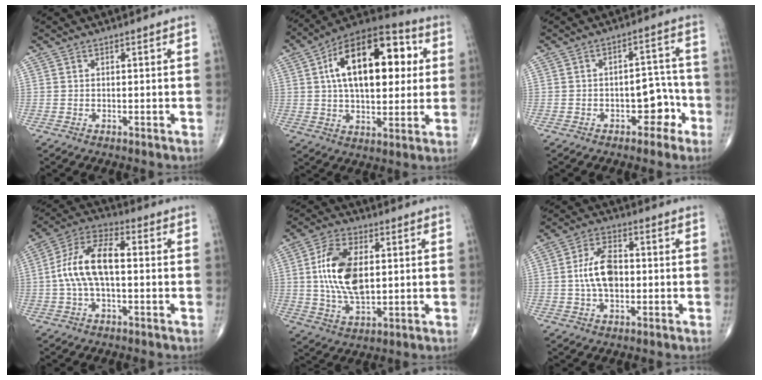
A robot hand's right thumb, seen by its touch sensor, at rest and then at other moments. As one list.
[{"total": 22.9, "force": [5.1, 11.8, 18.9], "torque": [-0.269, 0.015, 0.069]}, {"total": 6.8, "force": [-2.9, 4.2, 4.5], "torque": [-0.028, 0.041, -0.041]}, {"total": 12.5, "force": [0.0, 6.0, 10.9], "torque": [-0.219, 0.040, -0.007]}, {"total": 13.9, "force": [1.6, 7.5, 11.6], "torque": [-0.217, -0.001, 0.032]}, {"total": 8.8, "force": [-0.2, 5.1, 7.2], "torque": [-0.126, 0.014, -0.009]}]